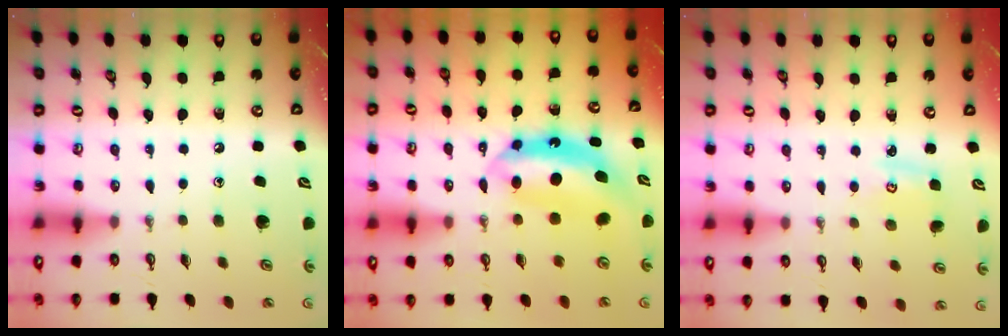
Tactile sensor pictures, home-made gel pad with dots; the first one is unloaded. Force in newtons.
{"total": 7.7, "press": 7.6, "slide": 0.6}
{"total": 2.9, "press": 2.9, "slide": 0.2}